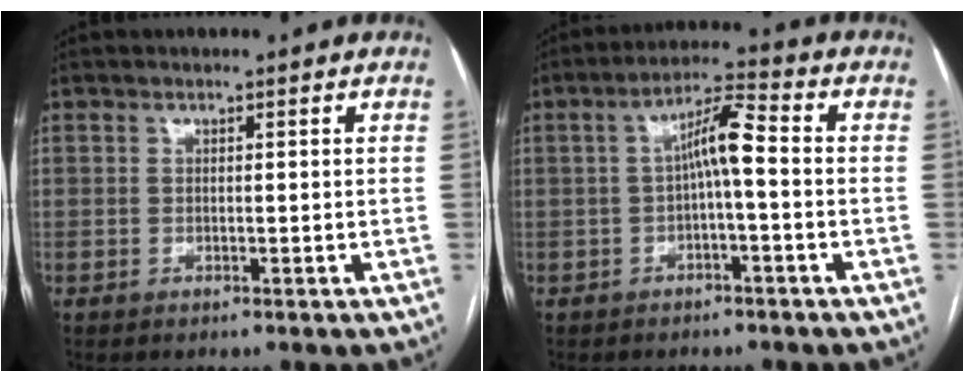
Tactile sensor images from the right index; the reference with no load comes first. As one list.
[{"total": 6.2, "force": [-0.2, 0.9, 6.1], "torque": [-0.106, 0.026, -0.006]}]